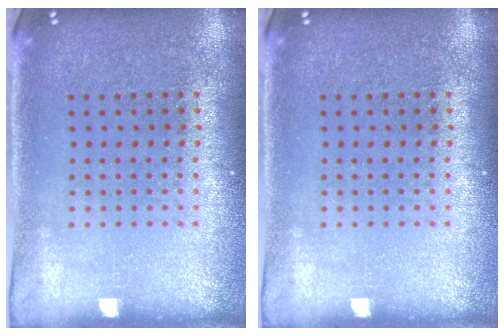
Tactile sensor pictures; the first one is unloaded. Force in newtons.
{"total": 0.0}